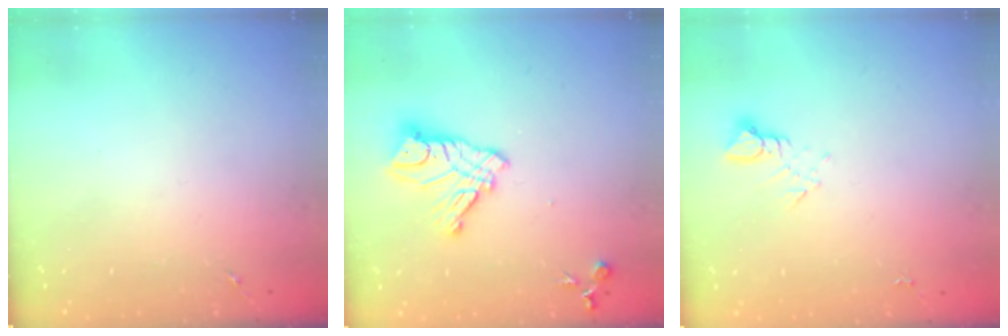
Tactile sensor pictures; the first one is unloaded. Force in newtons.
{"total": 12.8, "press": 12.7, "slide": 1.0}
{"total": 3.9, "press": 3.9, "slide": 0.3}